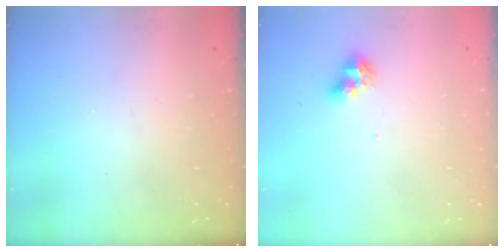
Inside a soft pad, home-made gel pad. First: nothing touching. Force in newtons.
{"total": 7.1, "press": 7.1, "slide": 0.7}